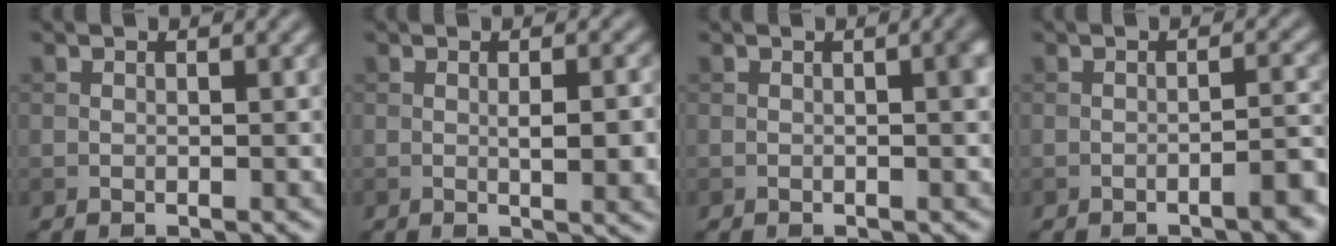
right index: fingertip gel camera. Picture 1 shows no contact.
{"total": 3.8, "force": [-0.2, 1.0, 3.6], "torque": [-0.055, -0.004, 0.001]}
{"total": 2.1, "force": [0.1, 0.5, 2.0], "torque": [-0.025, 0.002, 0.000]}
{"total": 2.8, "force": [-1.7, 0.5, 2.1], "torque": [-0.028, 0.011, -0.030]}